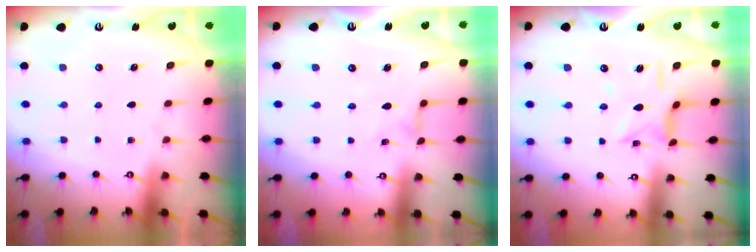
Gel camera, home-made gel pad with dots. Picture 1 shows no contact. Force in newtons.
{"total": 1.4, "press": 1.4, "slide": 0.2}
{"total": 7.6, "press": 7.6, "slide": 0.5}